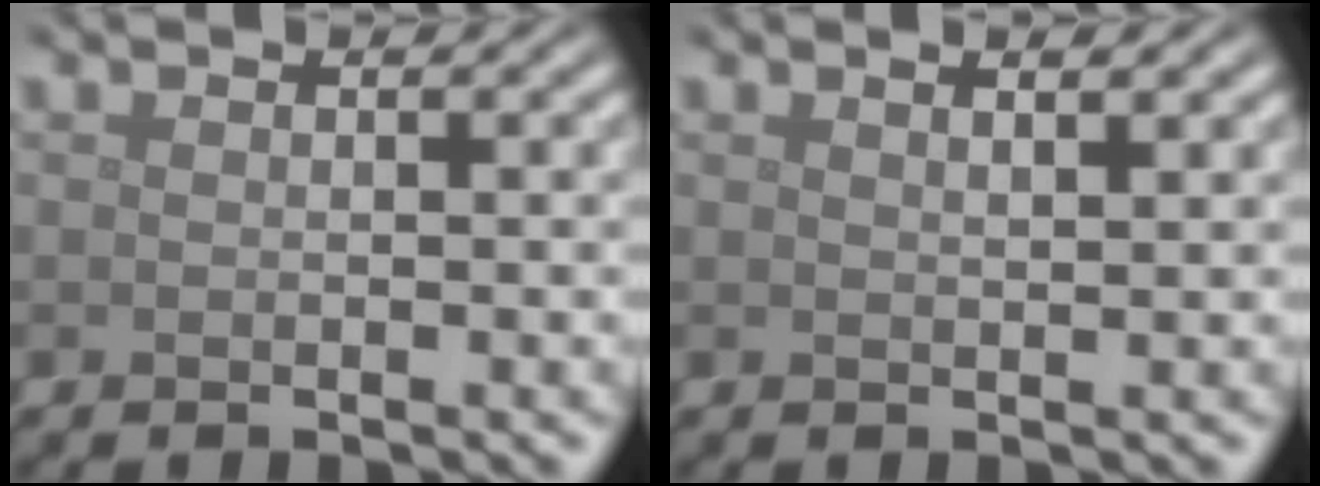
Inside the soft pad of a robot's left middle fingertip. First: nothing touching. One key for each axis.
{"total": 2.2, "fx": 1.5, "fy": 0.9, "fz": 1.4, "tx": 0.001, "ty": 0.003, "tz": -0.004}